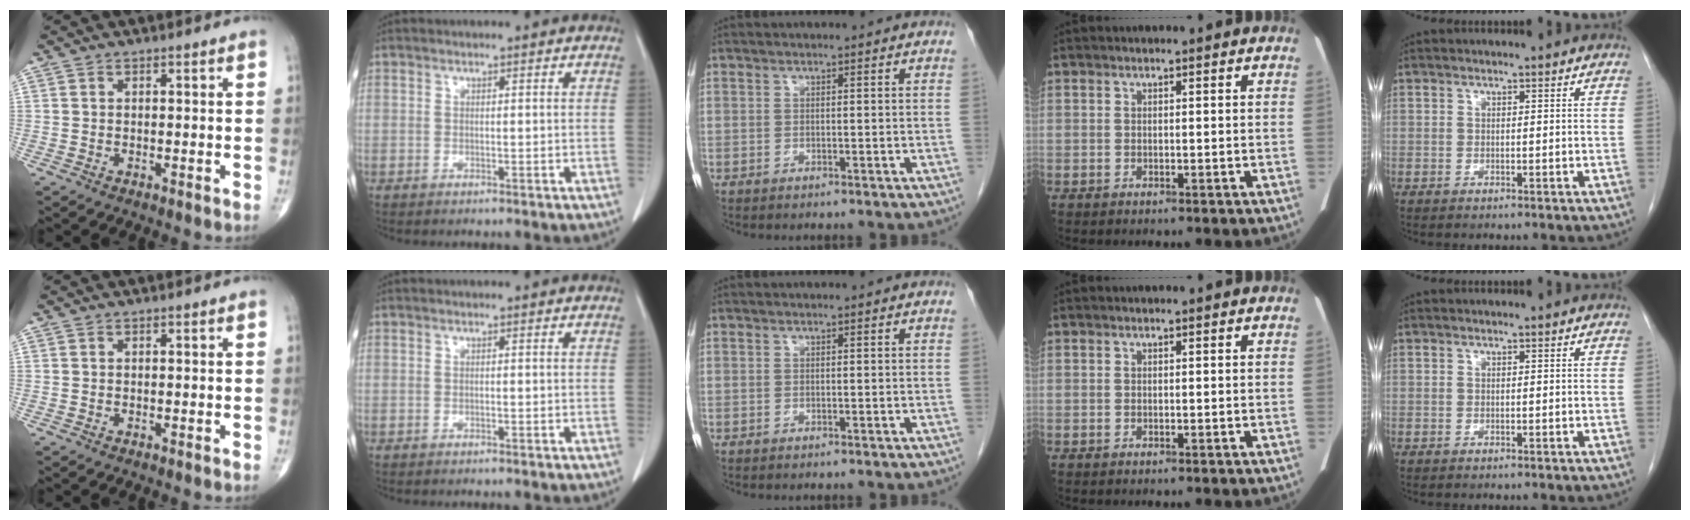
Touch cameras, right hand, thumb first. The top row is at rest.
{}